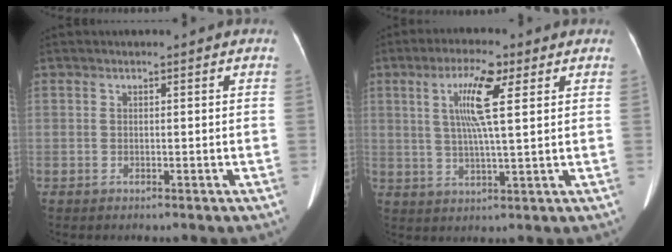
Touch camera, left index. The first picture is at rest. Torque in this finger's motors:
{"motor_torque": [0.00, -0.25, 0.05, 0.07]}